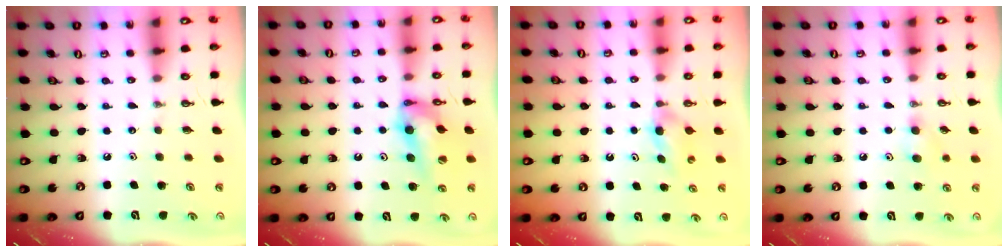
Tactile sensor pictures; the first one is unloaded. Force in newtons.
{"total": 12.3, "press": 11.7, "slide": 3.7}
{"total": 3.6, "press": 3.5, "slide": 0.8}
{"total": 5.2, "press": 5.0, "slide": 1.2}